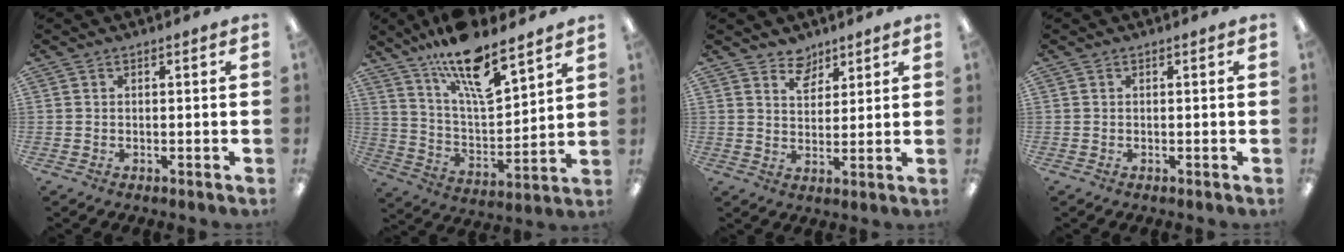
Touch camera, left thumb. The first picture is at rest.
{"total": 17.3, "force": [13.1, 5.3, 10.1], "torque": [-0.171, -0.080, 0.221]}
{"total": 5.6, "force": [4.6, 3.0, 1.0], "torque": [-0.011, -0.026, 0.084]}
{"total": 0.0}